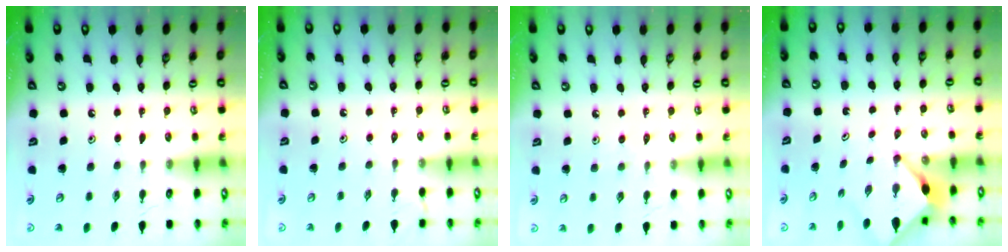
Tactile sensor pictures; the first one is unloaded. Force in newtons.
{"total": 1.8, "press": 1.8, "slide": 0.3}
{"total": 2.6, "press": 2.6, "slide": 0.5}
{"total": 3.4, "press": 3.4, "slide": 0.1}